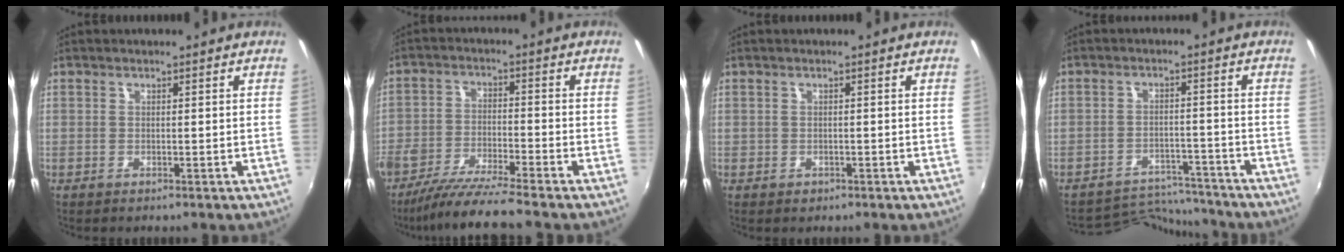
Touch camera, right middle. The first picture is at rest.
{"total": 9.3, "force": [-8.1, -0.6, 4.5], "torque": [-0.098, -0.017, -0.152]}
{"total": 1.1, "force": [-0.4, 0.9, 0.3], "torque": [-0.005, -0.003, -0.005]}
{"total": 9.7, "force": [-9.5, 1.9, 0.5], "torque": [-0.023, 0.021, -0.139]}